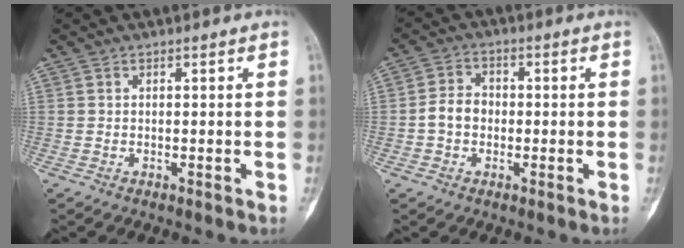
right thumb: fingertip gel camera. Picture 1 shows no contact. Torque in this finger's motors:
{"motor_torque": [0.66, 0.69, 0.16, -0.22, 0.02]}